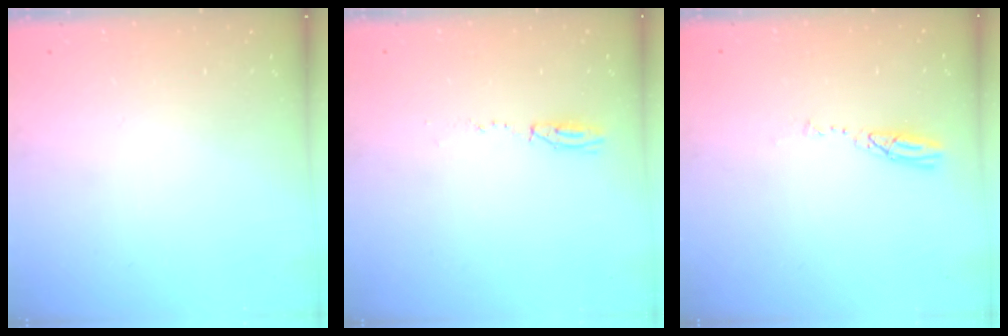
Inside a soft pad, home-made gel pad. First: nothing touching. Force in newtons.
{"total": 3.9, "press": 3.8, "slide": 0.9}
{"total": 3.7, "press": 3.7, "slide": 0.4}